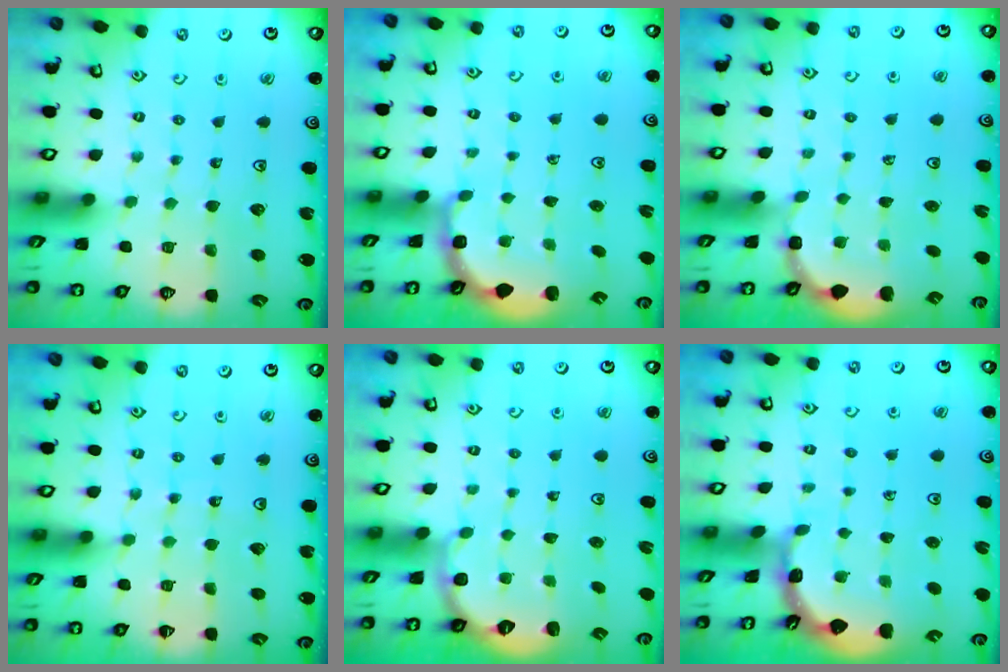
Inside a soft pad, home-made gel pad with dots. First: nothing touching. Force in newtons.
{"total": 2.3, "press": 1.7, "slide": 1.6}
{"total": 1.8, "press": 1.7, "slide": 0.7}
{"total": 3.4, "press": 3.4, "slide": 0.3}
{"total": 2.6, "press": 1.7, "slide": 1.9}
{"total": 1.6, "press": 1.6, "slide": 0.2}